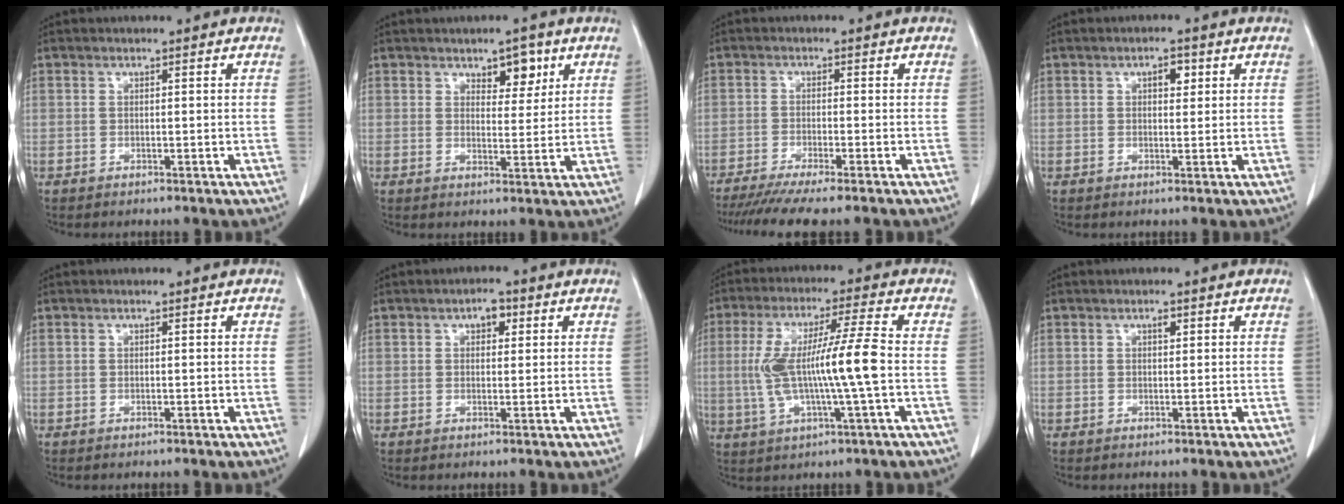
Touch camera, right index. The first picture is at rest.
{"total": 4.2, "force": [2.4, 2.1, 2.7], "torque": [-0.031, 0.001, 0.036]}
{"total": 9.4, "force": [-7.9, -0.2, 5.2], "torque": [-0.066, -0.023, -0.123]}
{"total": 2.3, "force": [0.9, 1.1, 1.8], "torque": [-0.026, 0.002, 0.013]}
{"total": 0.0}
{"total": 2.6, "force": [1.1, 1.4, 1.8], "torque": [-0.025, 0.008, 0.015]}
{"total": 12.0, "force": [-0.6, 0.0, 12.0], "torque": [-0.245, 0.010, -0.014]}
{"total": 0.8, "force": [0.4, 0.3, 0.6], "torque": [-0.010, -0.001, 0.005]}